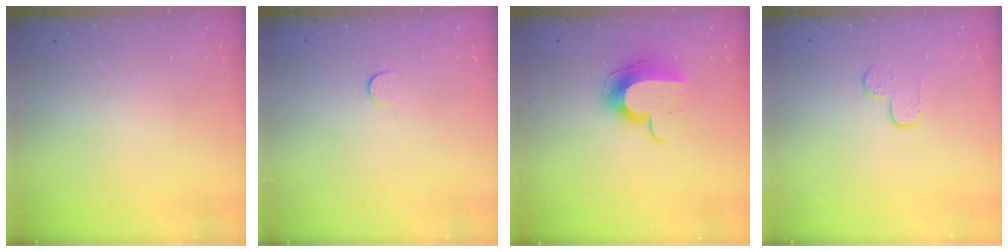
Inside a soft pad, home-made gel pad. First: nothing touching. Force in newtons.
{"total": 2.8, "press": 2.8, "slide": 0.4}
{"total": 11.5, "press": 11.4, "slide": 0.9}
{"total": 4.3, "press": 4.3, "slide": 0.4}